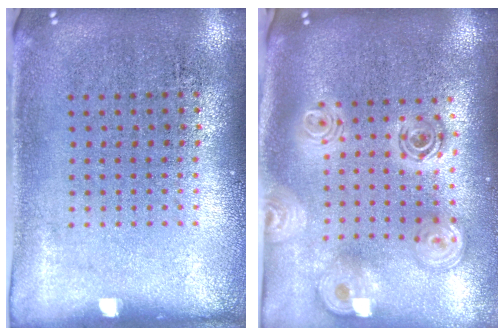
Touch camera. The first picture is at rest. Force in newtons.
{"total": 2.6, "press": 1.9, "slide": 1.8}